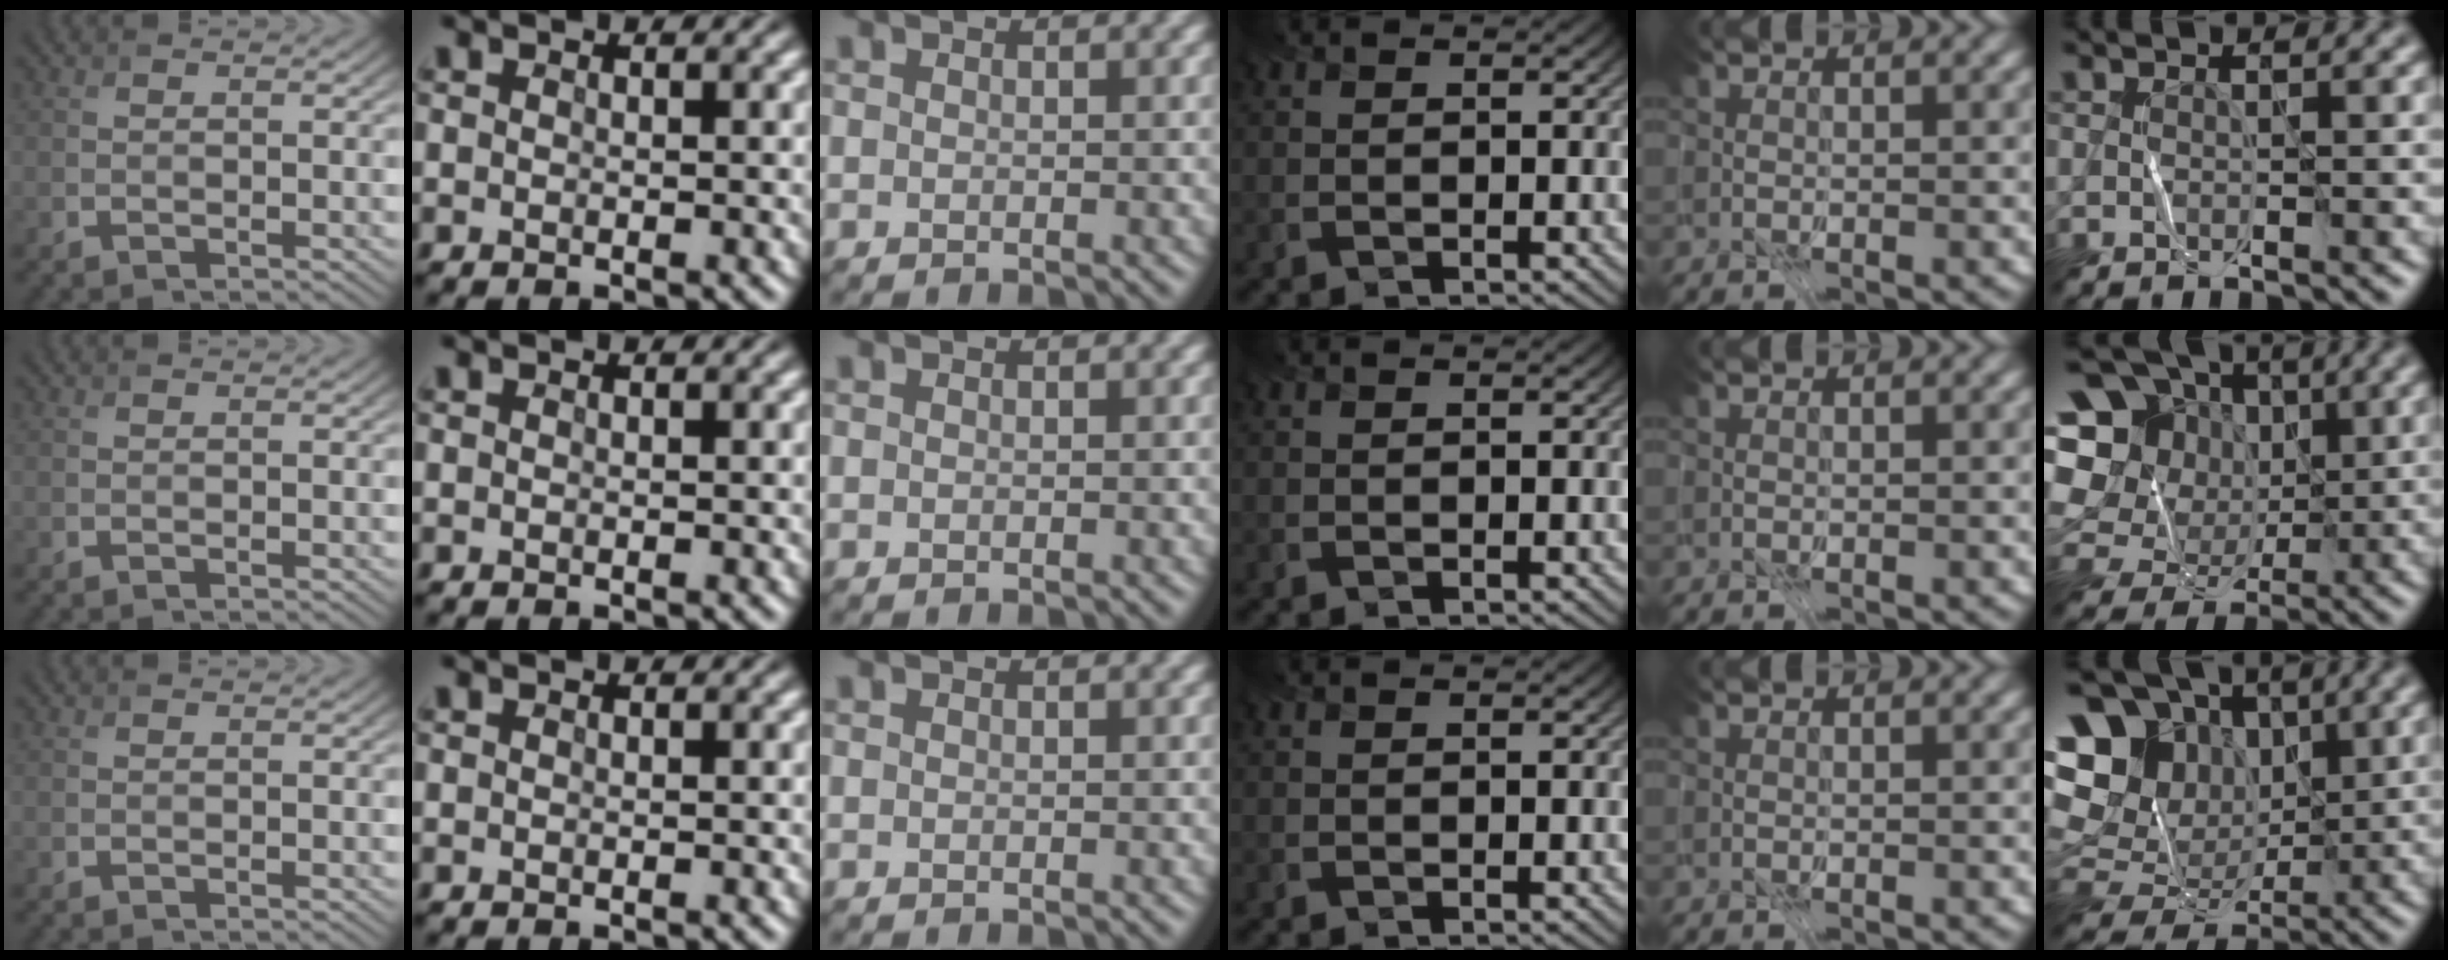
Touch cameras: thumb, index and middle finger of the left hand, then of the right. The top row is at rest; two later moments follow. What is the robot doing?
{"motion": "fold", "object": "file"}